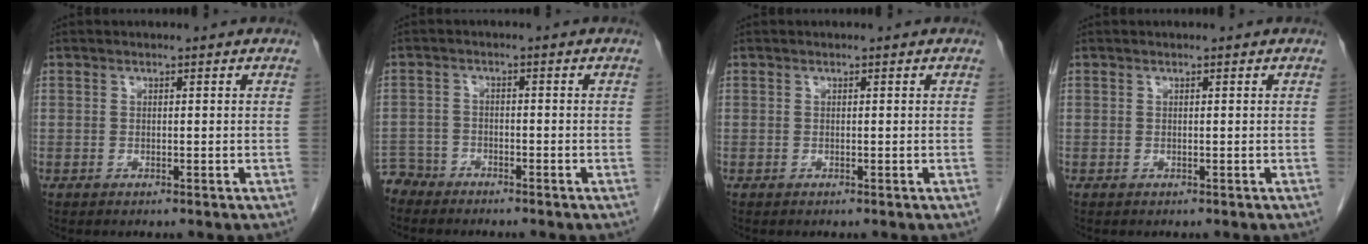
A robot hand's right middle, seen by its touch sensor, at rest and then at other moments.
{"total": 4.1, "force": [-3.8, 1.3, -0.8], "torque": [0.018, -0.004, -0.077]}
{"total": 0.0}
{"total": 0.0}